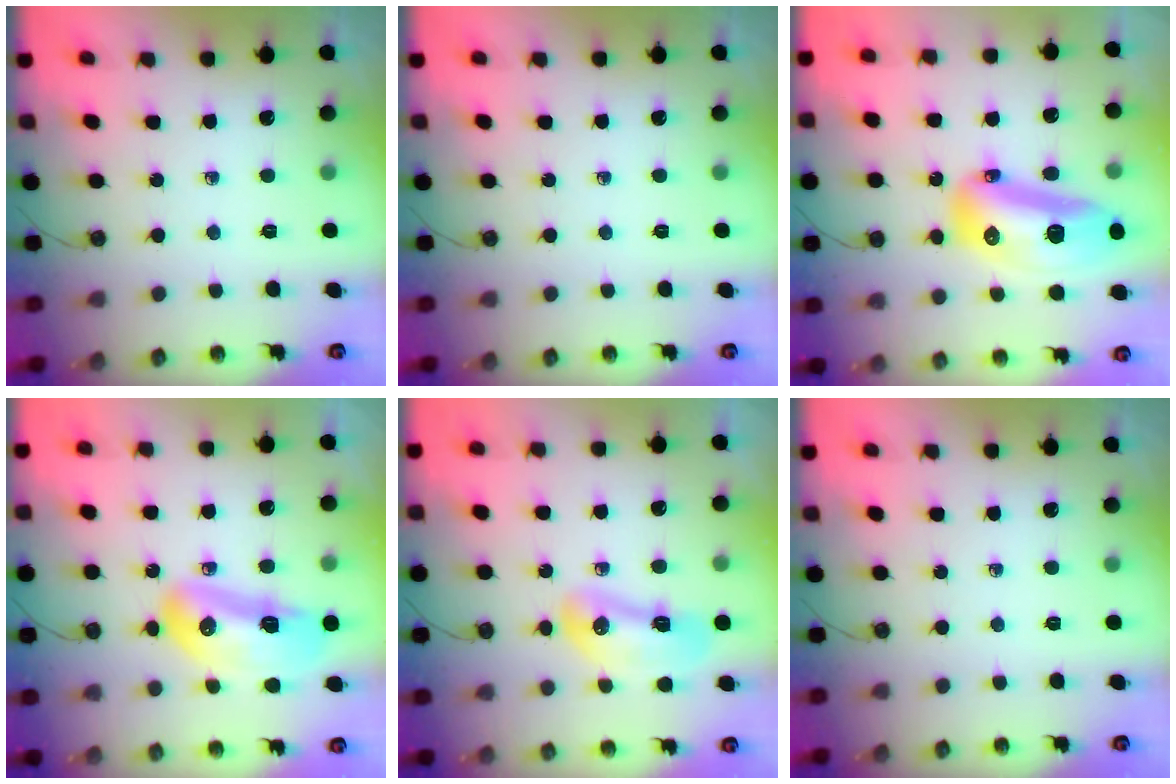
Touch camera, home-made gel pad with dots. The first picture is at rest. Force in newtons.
{"total": 0.0}
{"total": 19.0, "press": 18.8, "slide": 2.6}
{"total": 15.3, "press": 15.2, "slide": 1.8}
{"total": 10.4, "press": 10.2, "slide": 1.7}
{"total": 0.0}